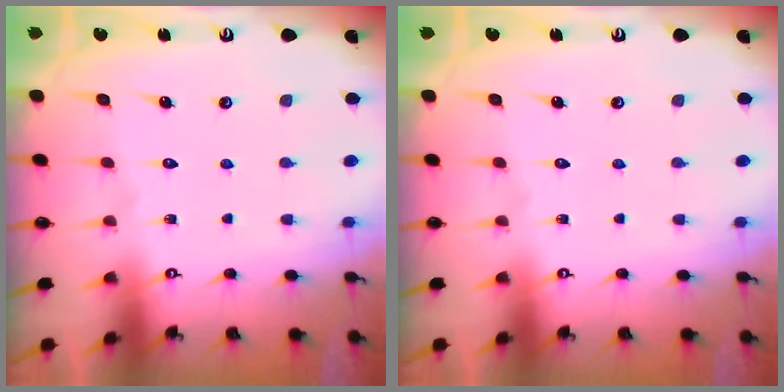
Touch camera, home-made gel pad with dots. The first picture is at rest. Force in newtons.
{"total": 0.0}